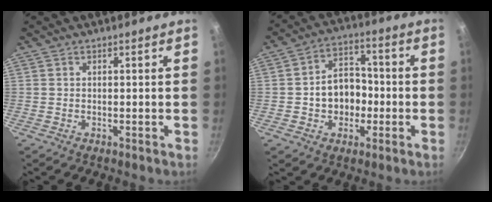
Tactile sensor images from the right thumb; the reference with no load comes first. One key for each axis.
{"total": 10.0, "fx": -1.4, "fy": 7.8, "fz": 6.1, "tx": -0.056, "ty": 0.024, "tz": -0.027}